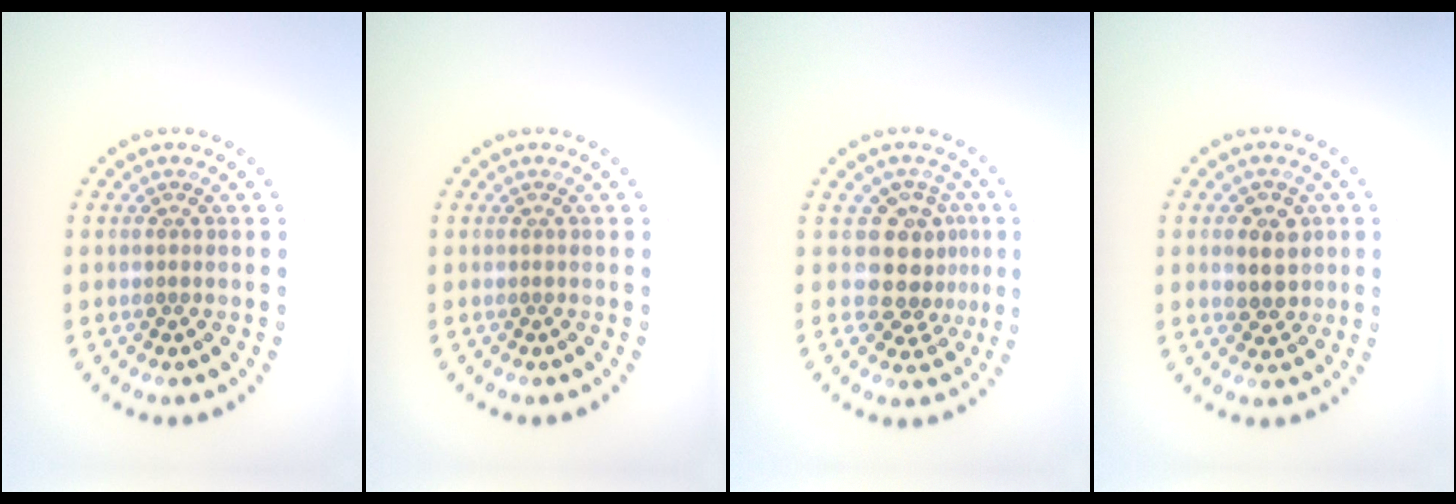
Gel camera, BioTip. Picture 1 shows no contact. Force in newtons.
{"total": 0.0}
{"total": 3.8, "press": 3.0, "slide": 2.3}
{"total": 2.8, "press": 2.7, "slide": 0.8}